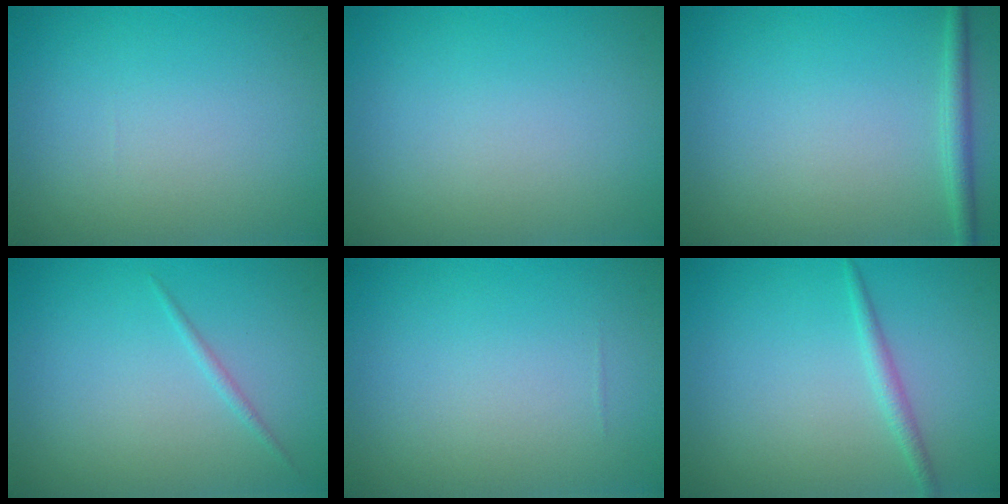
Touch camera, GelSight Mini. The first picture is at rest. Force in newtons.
{"total": 0.0}
{"total": 1.6, "press": 1.6, "slide": 0.1}
{"total": 0.7, "press": 0.7, "slide": 0.0}
{"total": 0.0}
{"total": 1.4, "press": 1.4, "slide": 0.1}